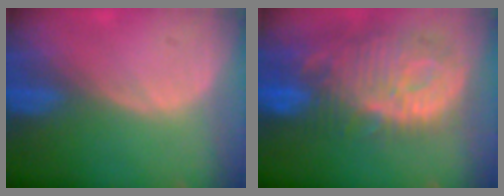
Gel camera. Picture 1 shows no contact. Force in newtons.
{"total": 13.3, "press": 11.6, "slide": 6.5}